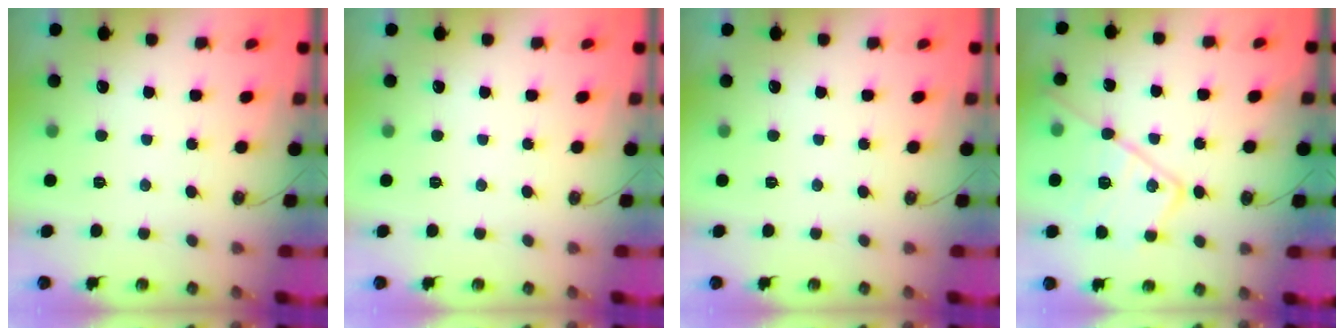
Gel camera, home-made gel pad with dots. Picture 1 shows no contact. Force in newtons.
{"total": 0.0}
{"total": 0.0}
{"total": 17.6, "press": 17.5, "slide": 1.5}